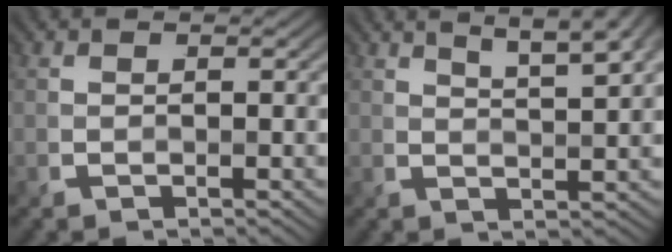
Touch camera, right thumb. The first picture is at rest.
{"total": 7.5, "force": [4.9, 1.7, 5.4], "torque": [-0.080, 0.011, 0.066]}